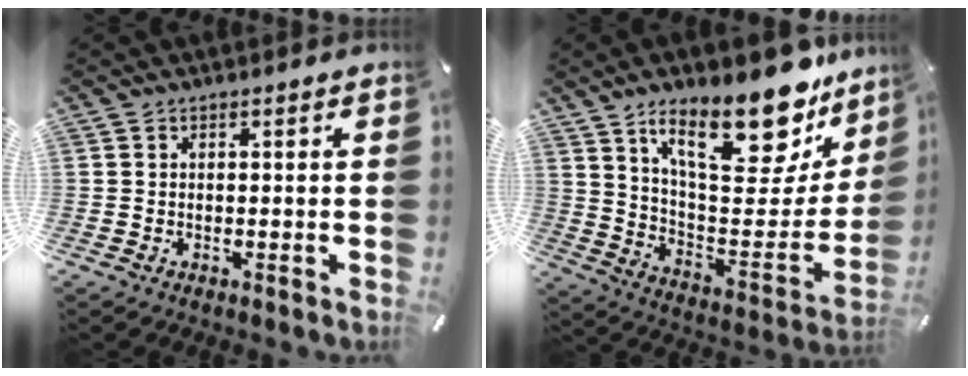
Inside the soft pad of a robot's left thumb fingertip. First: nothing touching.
{"total": 24.3, "force": [17.3, 9.7, 14.0], "torque": [-0.197, -0.125, 0.286]}